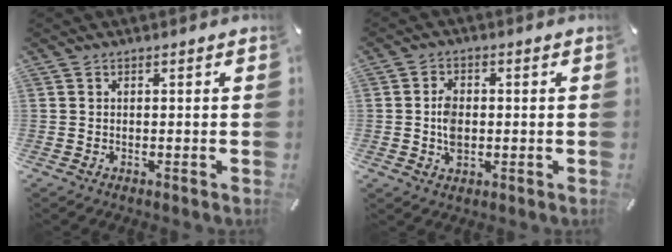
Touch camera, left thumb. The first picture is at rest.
{"total": 5.3, "force": [-0.4, 3.7, 3.8], "torque": [-0.076, 0.000, -0.011]}